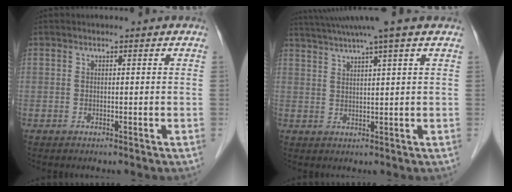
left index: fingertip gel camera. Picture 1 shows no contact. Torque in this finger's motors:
{"motor_torque": [1.04, -1.10, 0.56, 0.16]}